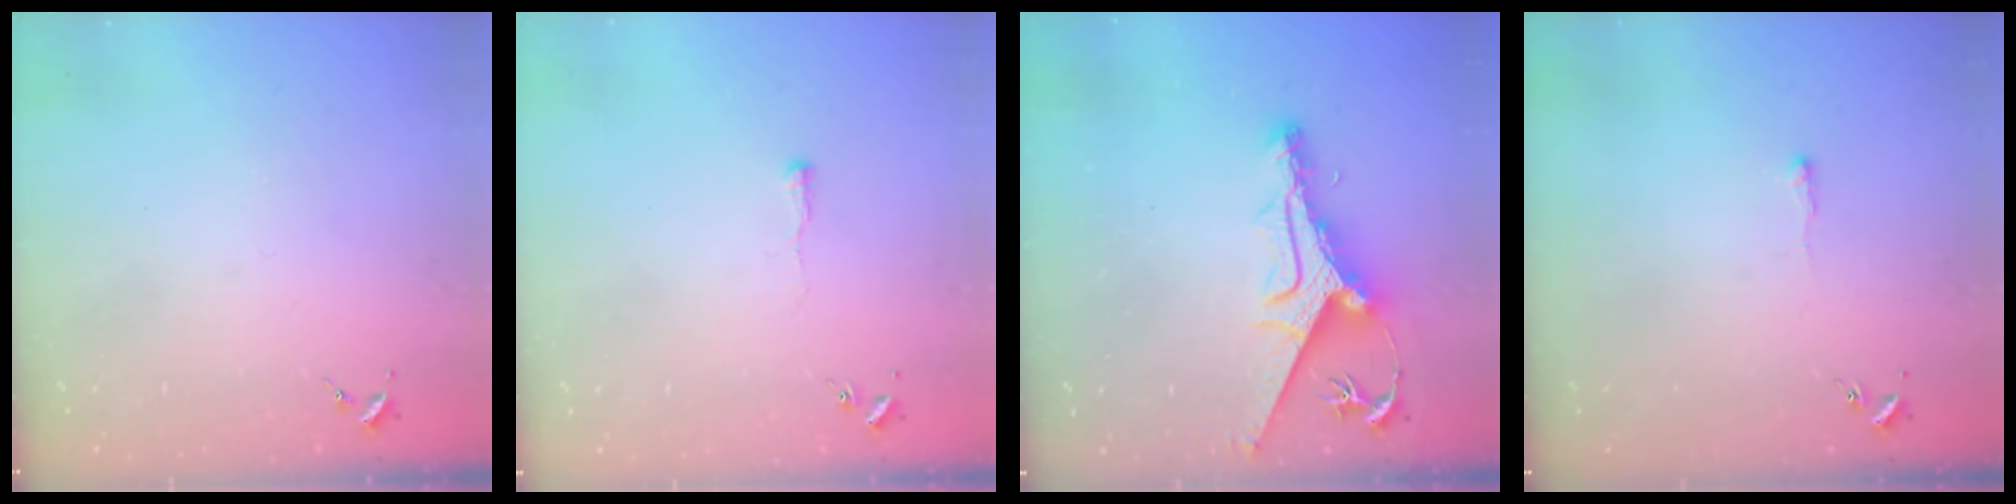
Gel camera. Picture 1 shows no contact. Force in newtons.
{"total": 4.4, "press": 4.4, "slide": 0.5}
{"total": 13.0, "press": 13.0, "slide": 1.0}
{"total": 2.1, "press": 2.1, "slide": 0.4}